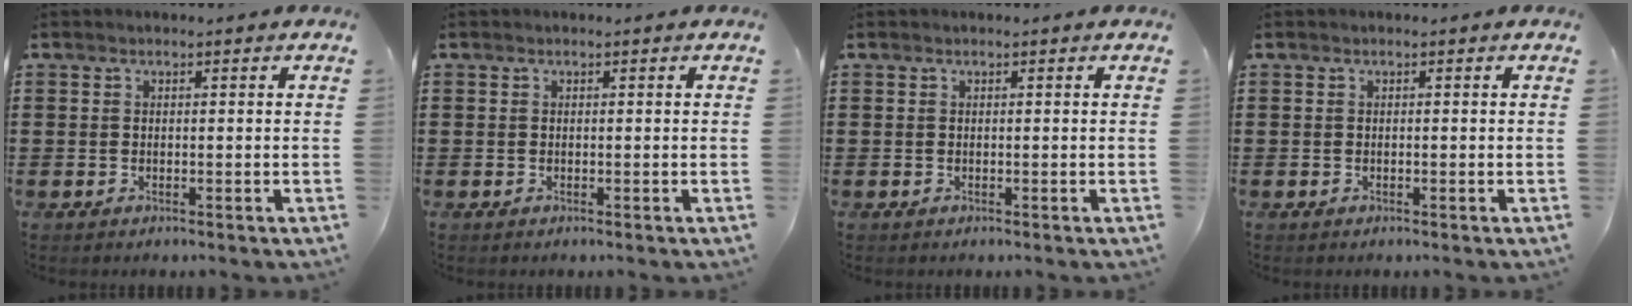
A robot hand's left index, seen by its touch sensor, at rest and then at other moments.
{"total": 0.0}
{"total": 0.0}
{"total": 0.0}